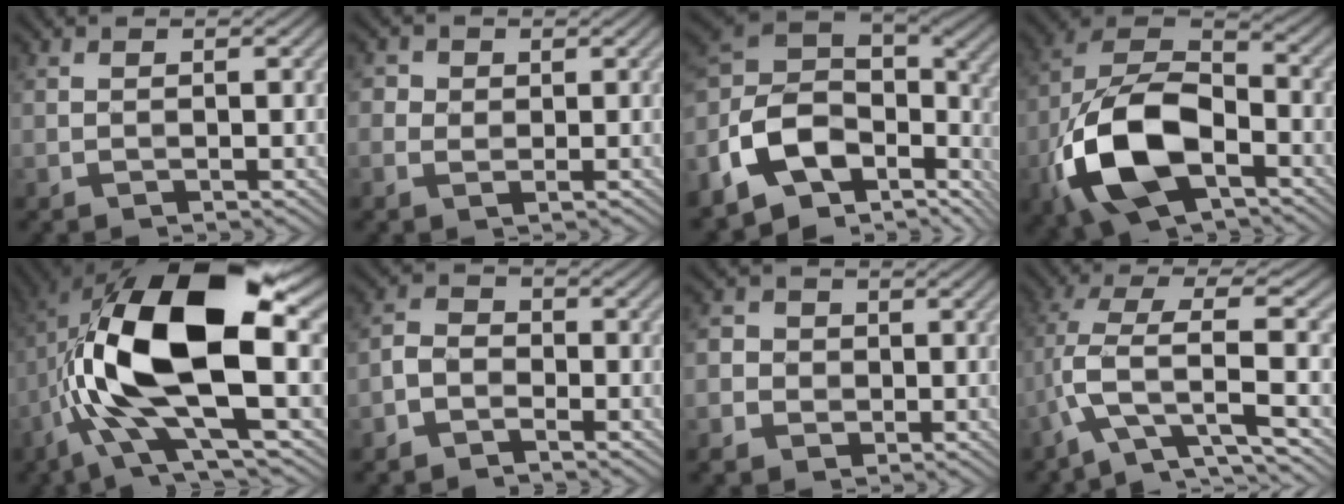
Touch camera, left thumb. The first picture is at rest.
{"total": 2.3, "force": [0.5, 2.0, 0.9], "torque": [-0.029, 0.004, 0.009]}
{"total": 14.1, "force": [-3.6, 8.4, 10.8], "torque": [-0.267, -0.002, -0.064]}
{"total": 15.3, "force": [-6.1, 8.5, 11.1], "torque": [-0.260, -0.020, -0.124]}
{"total": 16.3, "force": [-0.6, 6.6, 14.9], "torque": [-0.299, 0.021, -0.017]}
{"total": 3.0, "force": [-2.0, 1.9, 1.2], "torque": [-0.033, 0.006, -0.048]}
{"total": 3.6, "force": [-0.7, 3.4, 0.8], "torque": [-0.025, 0.002, -0.024]}
{"total": 8.2, "force": [-2.2, 2.2, 7.6], "torque": [-0.160, 0.019, -0.057]}